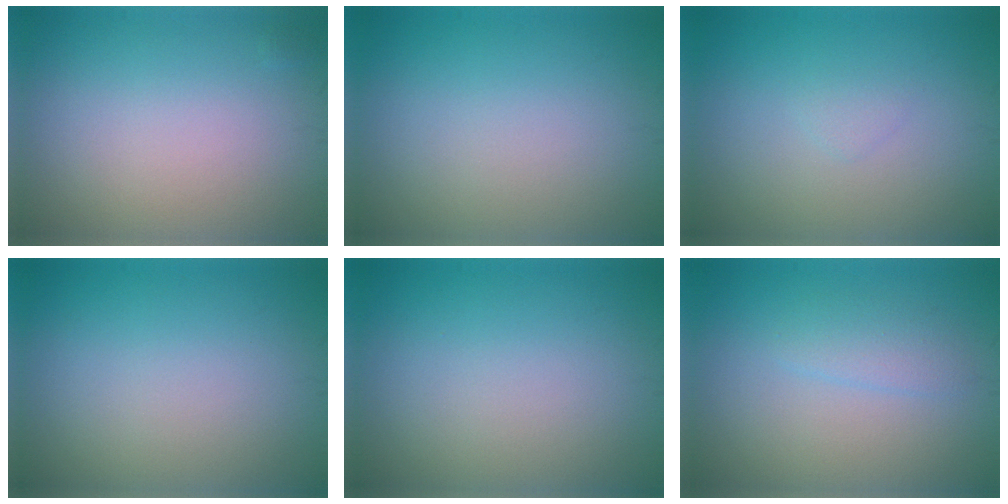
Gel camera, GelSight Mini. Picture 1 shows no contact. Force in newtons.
{"total": 0.0}
{"total": 0.6, "press": 0.6, "slide": 0.0}
{"total": 0.0}
{"total": 0.0}
{"total": 1.8, "press": 1.8, "slide": 0.0}